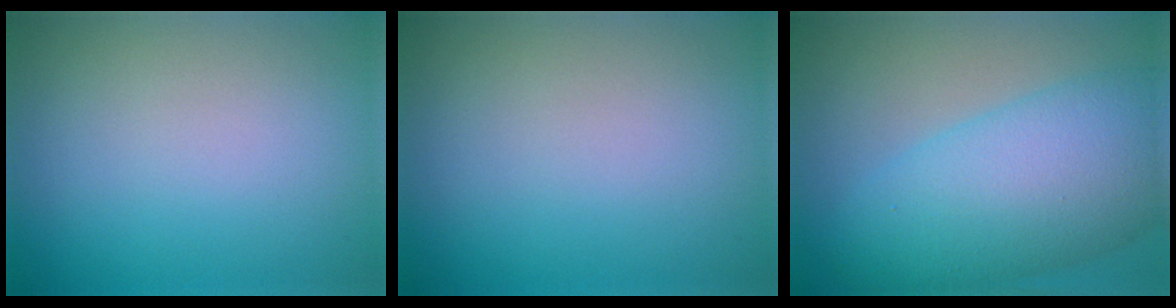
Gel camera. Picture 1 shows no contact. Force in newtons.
{"total": 0.0}
{"total": 9.9, "press": 9.9, "slide": 0.2}